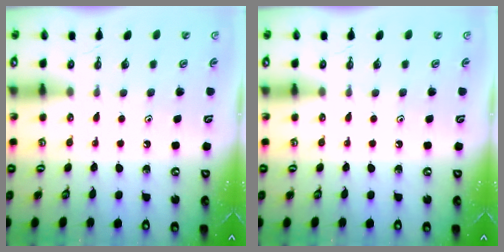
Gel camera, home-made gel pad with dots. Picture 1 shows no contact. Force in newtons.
{"total": 0.0}